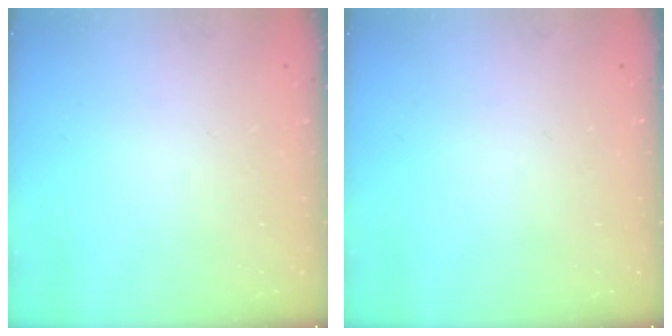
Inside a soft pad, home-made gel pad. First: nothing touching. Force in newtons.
{"total": 0.0}